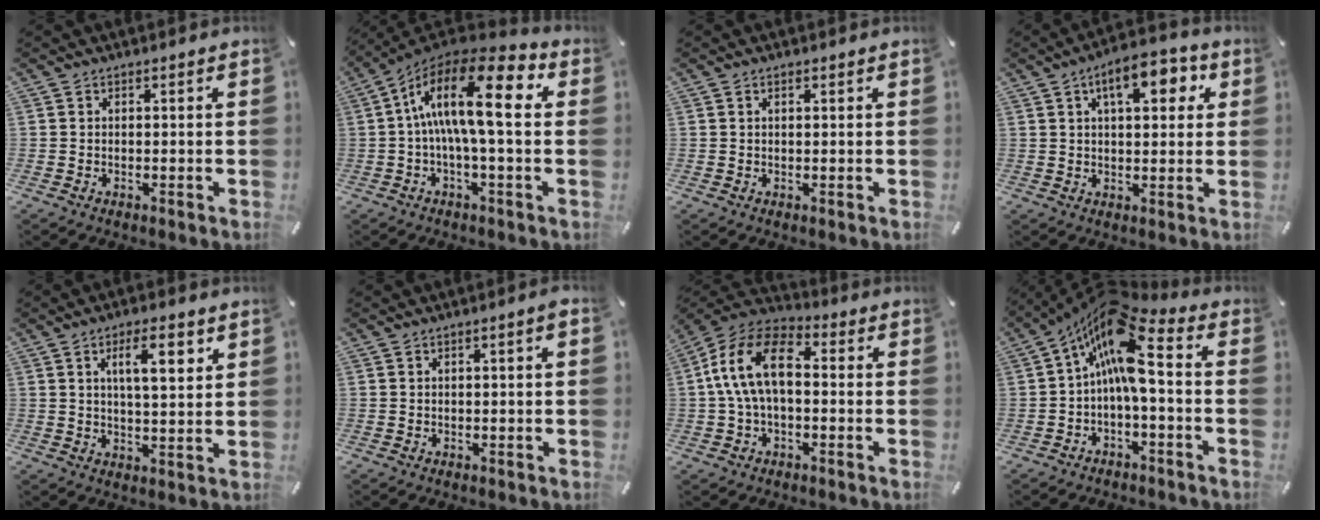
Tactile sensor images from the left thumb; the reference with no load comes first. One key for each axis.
{"total": 17.6, "fx": 2.9, "fy": 5.4, "fz": 16.5, "tx": -0.316, "ty": -0.016, "tz": 0.038}
{"total": 1.4, "fx": 0.5, "fy": 0.8, "fz": 1.0, "tx": -0.022, "ty": 0.005, "tz": 0.007}
{"total": 10.2, "fx": 4.2, "fy": 4.7, "fz": 8.1, "tx": -0.114, "ty": -0.004, "tz": 0.063}
{"total": 9.4, "fx": 4.0, "fy": 2.9, "fz": 8.0, "tx": -0.123, "ty": -0.009, "tz": 0.060}
{"total": 1.7, "fx": 0.0, "fy": 0.2, "fz": 1.7, "tx": -0.028, "ty": -0.001, "tz": 0.000}
{"total": 14.1, "fx": 0.2, "fy": 8.4, "fz": 11.3, "tx": -0.245, "ty": 0.013, "tz": -0.001}
{"total": 15.3, "fx": 3.2, "fy": 6.1, "fz": 13.6, "tx": -0.250, "ty": -0.020, "tz": 0.047}